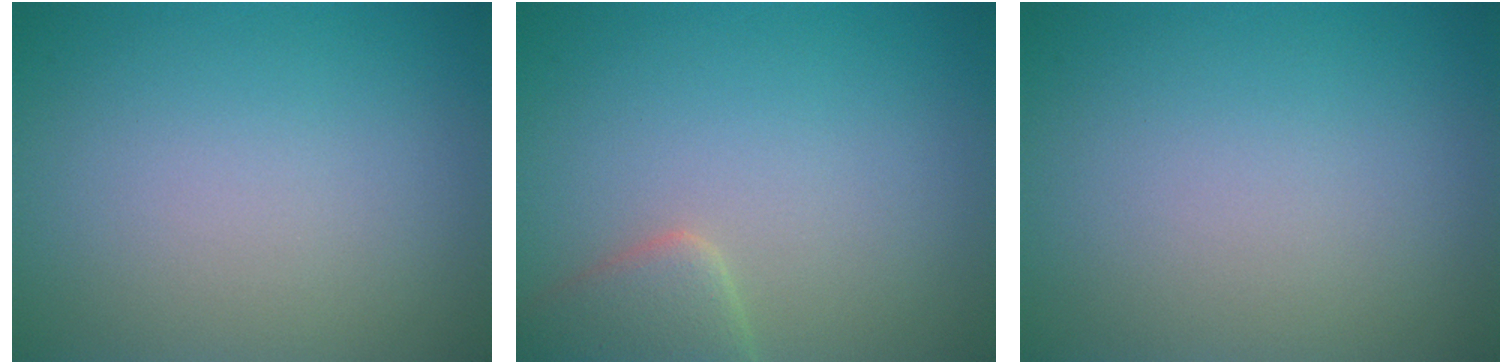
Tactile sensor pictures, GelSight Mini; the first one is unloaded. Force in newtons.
{"total": 3.0, "press": 3.0, "slide": 0.2}
{"total": 0.0}